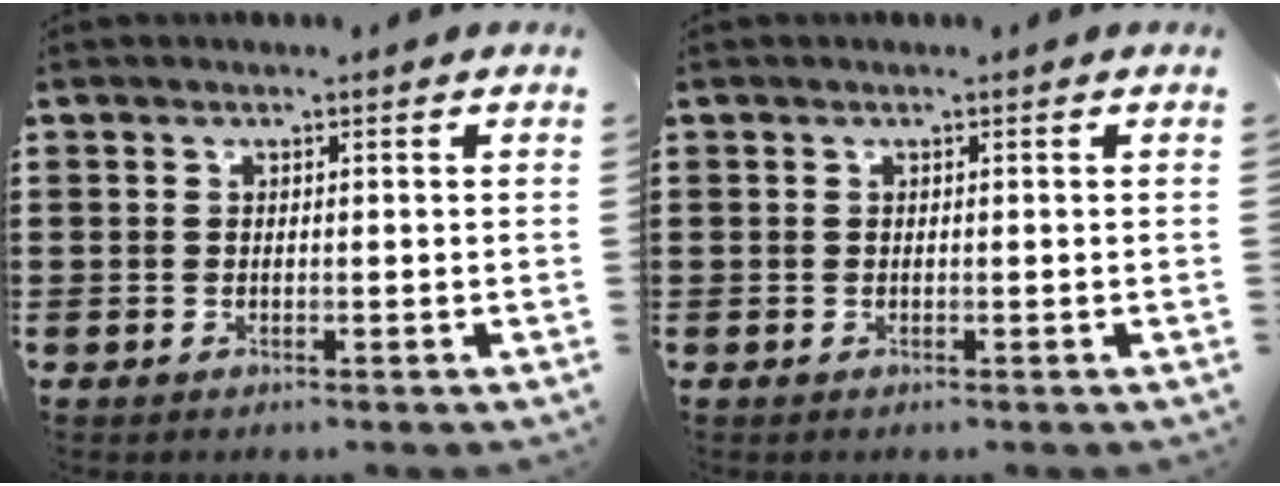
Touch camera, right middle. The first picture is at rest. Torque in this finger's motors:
{"motor_torque": [0.09, -0.10, 0.02, -0.01]}